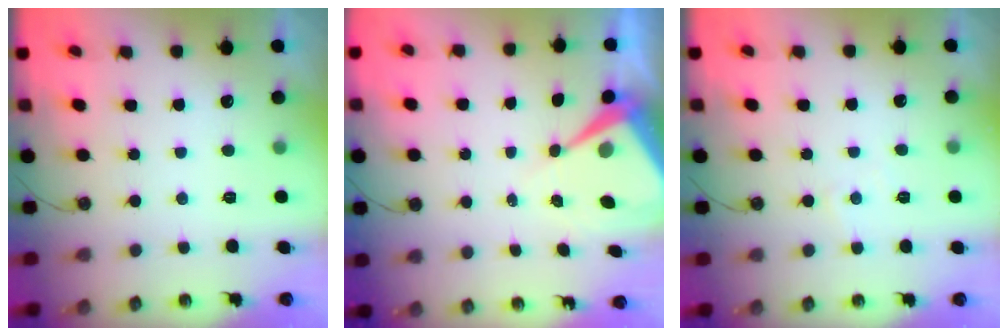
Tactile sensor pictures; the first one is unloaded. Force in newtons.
{"total": 8.7, "press": 8.7, "slide": 1.1}
{"total": 2.7, "press": 2.7, "slide": 0.5}